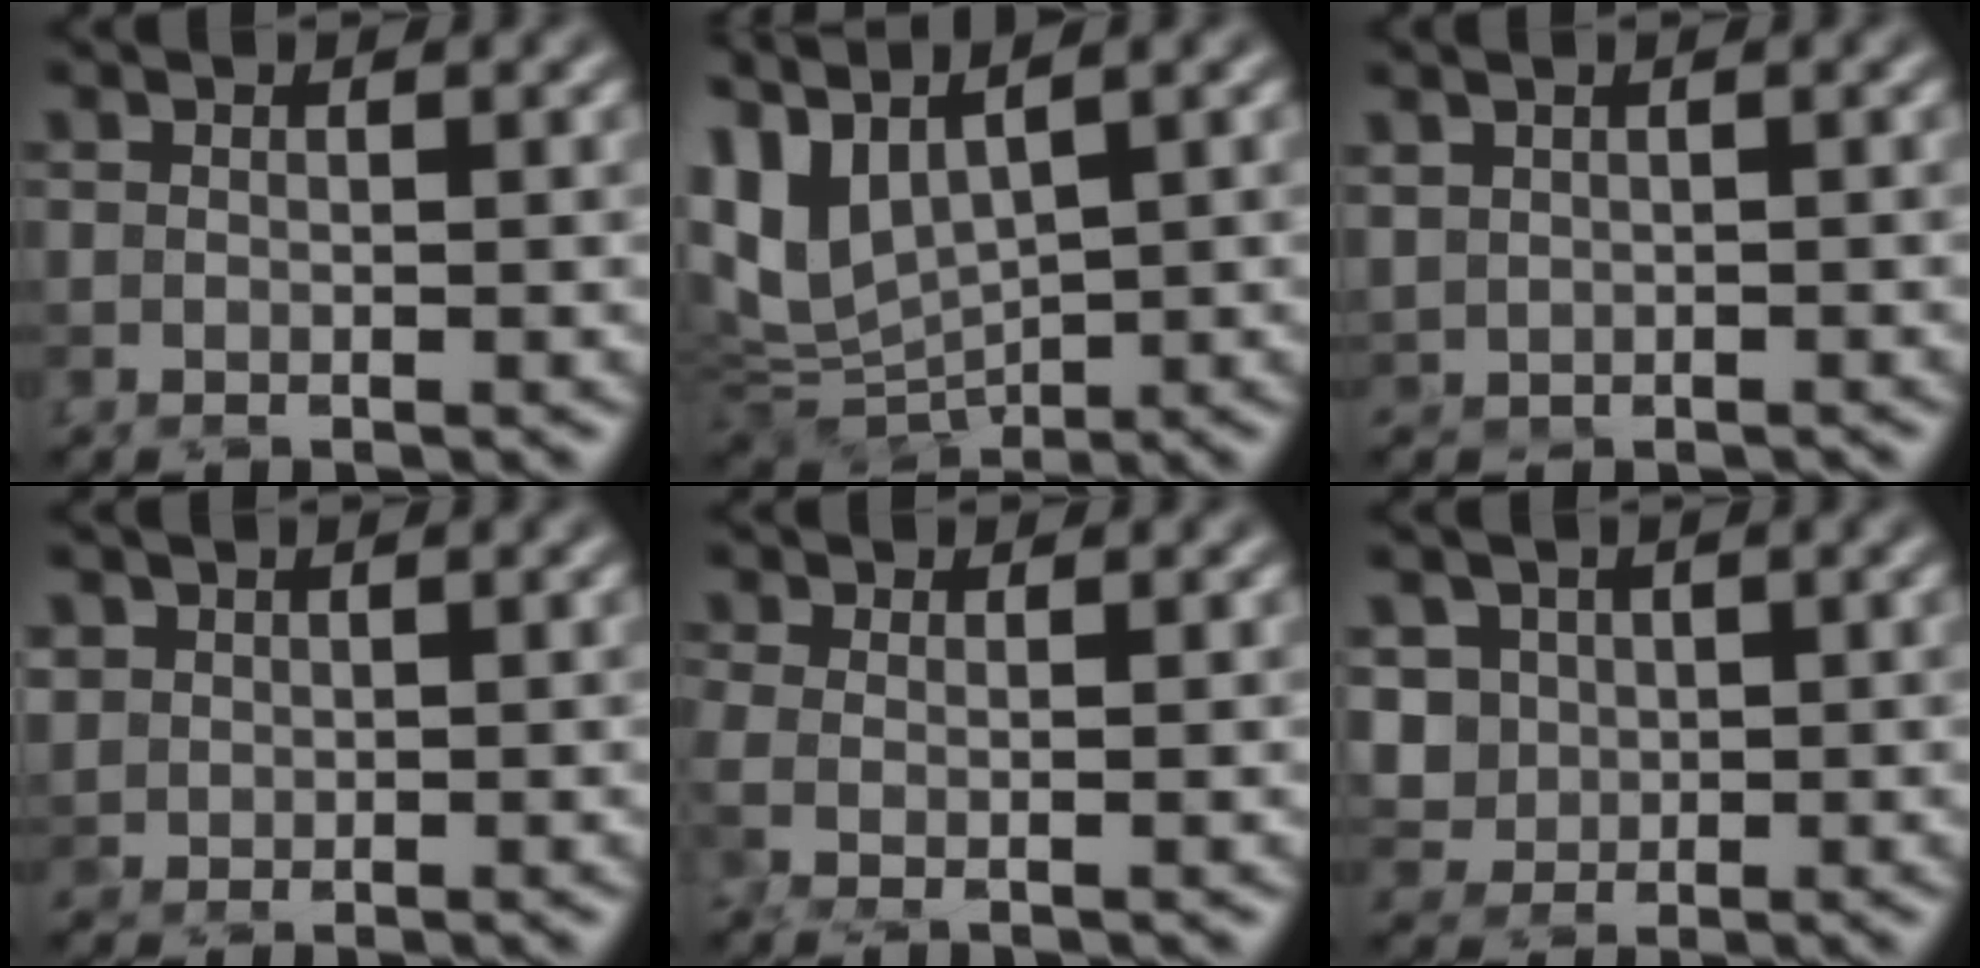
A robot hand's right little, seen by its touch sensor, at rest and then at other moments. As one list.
[{"total": 5.9, "force": [3.2, 3.3, 3.8], "torque": [-0.091, -0.001, 0.071]}, {"total": 1.1, "force": [0.8, 0.4, -0.7], "torque": [0.020, 0.003, 0.020]}, {"total": 1.3, "force": [0.9, 0.8, -0.6], "torque": [0.019, 0.001, 0.017]}, {"total": 1.0, "force": [0.0, 0.3, 0.9], "torque": [-0.021, -0.006, -0.006]}, {"total": 3.4, "force": [1.8, 2.9, 0.6], "torque": [-0.014, 0.006, 0.037]}]